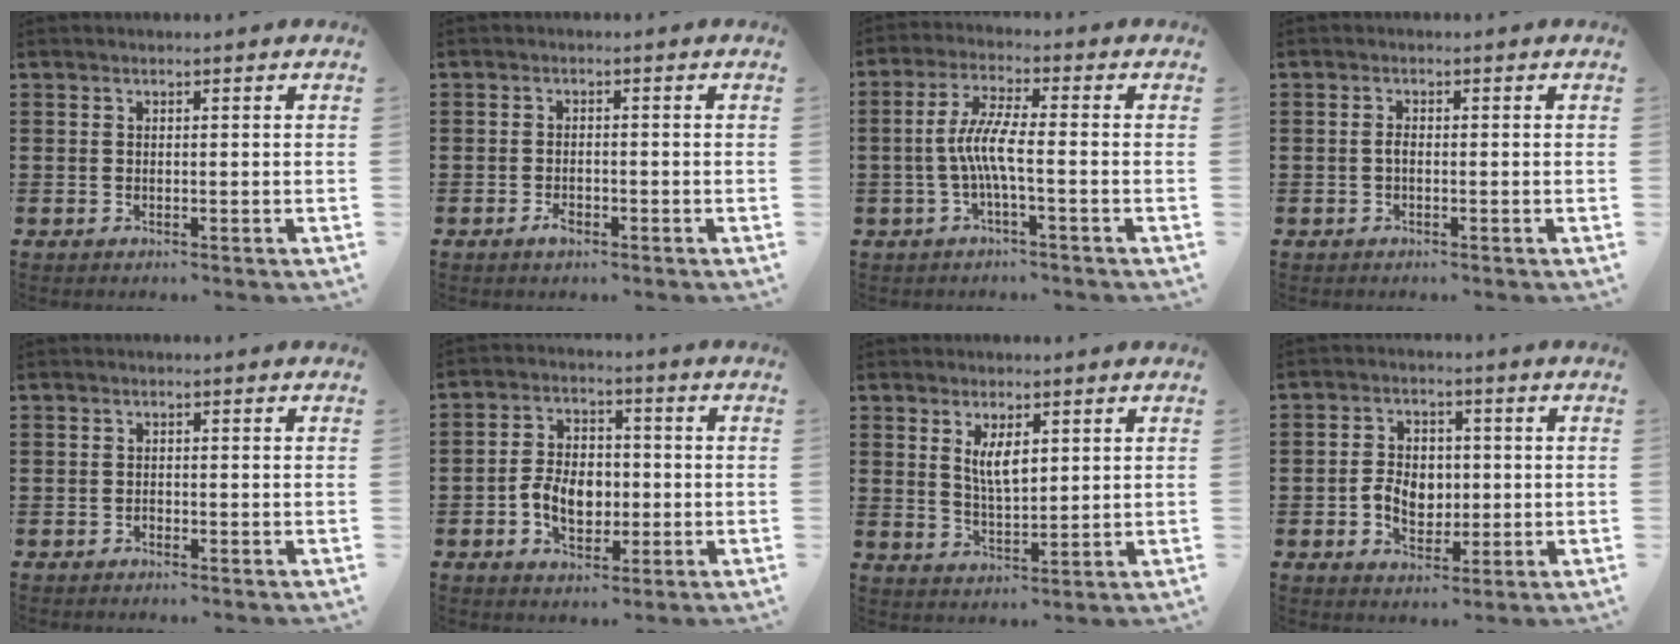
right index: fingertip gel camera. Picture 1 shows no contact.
{"total": 2.1, "force": [-1.1, 0.9, 1.5], "torque": [-0.029, 0.000, -0.021]}
{"total": 6.2, "force": [-1.4, 0.7, 6.0], "torque": [-0.128, -0.009, -0.033]}
{"total": 1.2, "force": [-0.4, 0.3, 1.1], "torque": [-0.032, -0.007, -0.008]}
{"total": 0.7, "force": [-0.5, 0.4, 0.2], "torque": [-0.005, 0.001, -0.011]}
{"total": 6.7, "force": [-1.5, 4.5, 4.8], "torque": [-0.094, 0.006, -0.031]}
{"total": 4.5, "force": [1.7, 1.6, 3.9], "torque": [-0.075, -0.003, 0.029]}
{"total": 5.5, "force": [-0.6, 4.1, 3.6], "torque": [-0.066, 0.008, -0.014]}